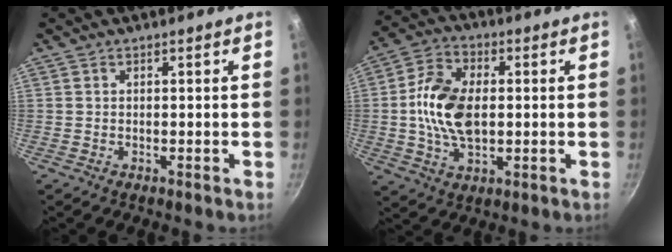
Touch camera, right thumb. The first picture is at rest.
{"total": 13.4, "force": [0.1, 8.3, 10.5], "torque": [-0.182, 0.015, -0.007]}